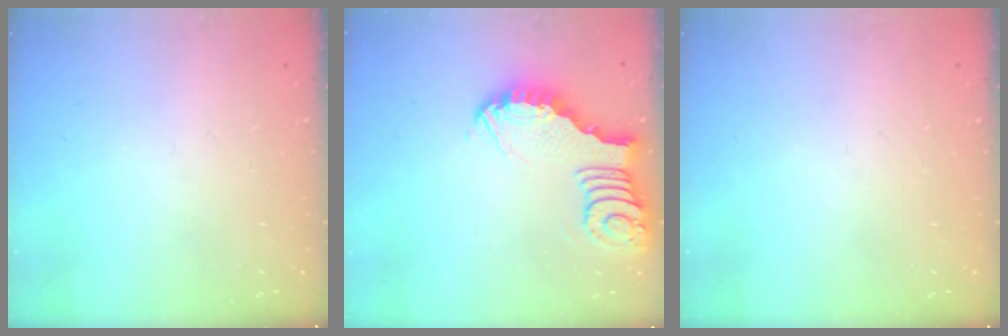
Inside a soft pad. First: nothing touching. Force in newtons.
{"total": 3.9, "press": 3.9, "slide": 0.3}
{"total": 0.0}